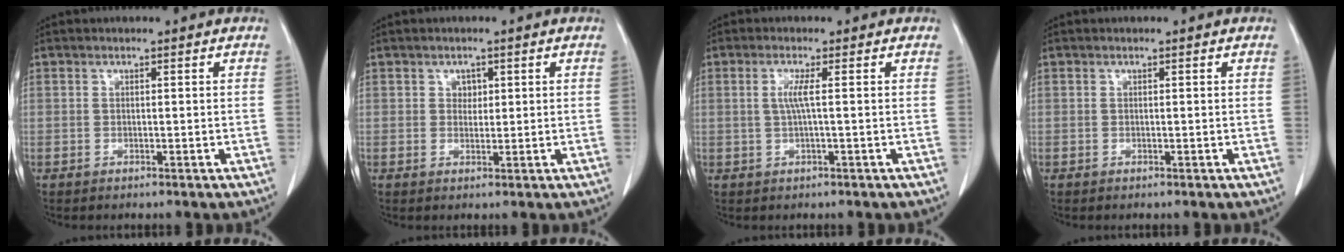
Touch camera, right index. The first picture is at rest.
{"total": 1.5, "force": [0.6, 1.2, 0.7], "torque": [-0.006, -0.001, 0.008]}
{"total": 2.4, "force": [0.2, -0.3, 2.4], "torque": [-0.053, 0.001, 0.004]}
{"total": 0.0}